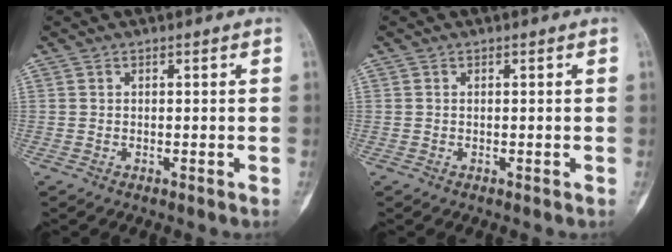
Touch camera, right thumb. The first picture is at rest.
{"total": 0.0}